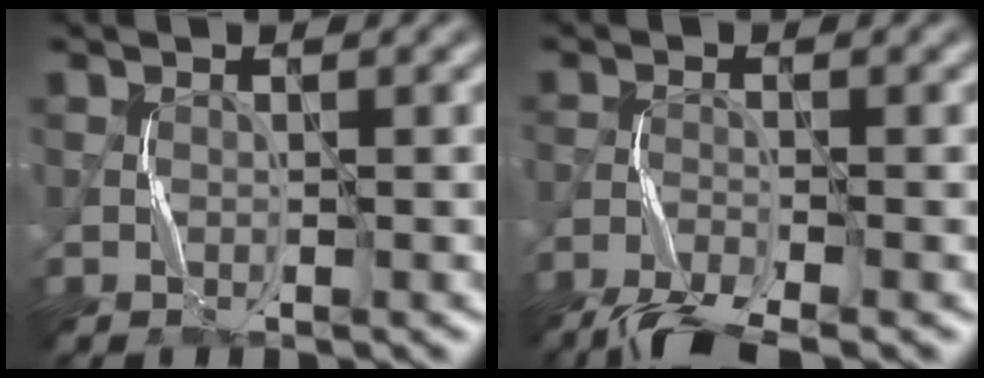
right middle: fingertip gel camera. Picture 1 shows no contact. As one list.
[{"total": 5.6, "force": [-4.9, 0.4, 2.7], "torque": [-0.053, -0.021, -0.100]}]